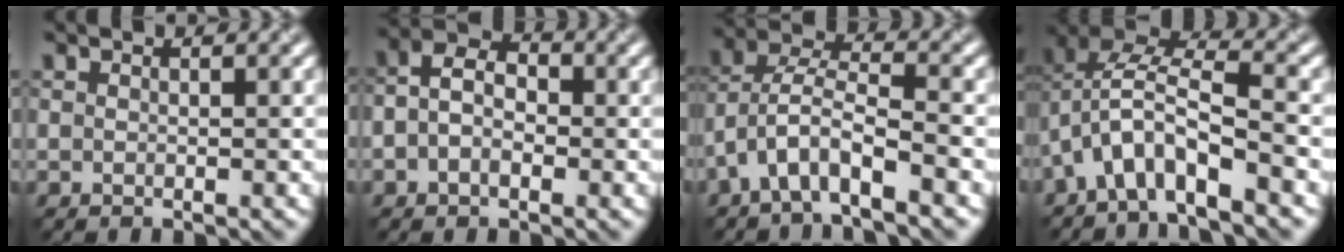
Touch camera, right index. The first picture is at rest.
{"total": 3.6, "force": [-0.4, 2.4, 2.6], "torque": [-0.049, 0.008, -0.017]}
{"total": 5.1, "force": [-2.8, 1.6, 3.9], "torque": [-0.074, 0.009, -0.059]}
{"total": 6.7, "force": [-2.9, 2.5, 5.6], "torque": [-0.107, 0.017, -0.059]}